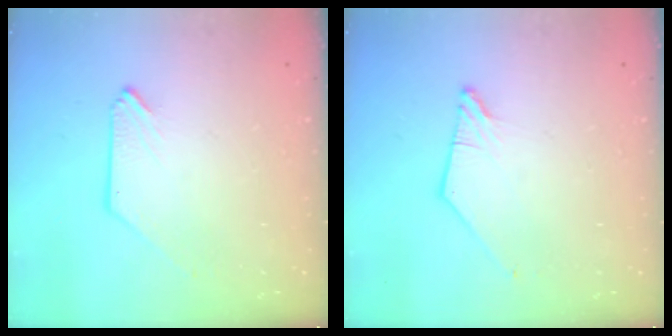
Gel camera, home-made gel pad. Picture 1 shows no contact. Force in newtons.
{"total": 0.0}